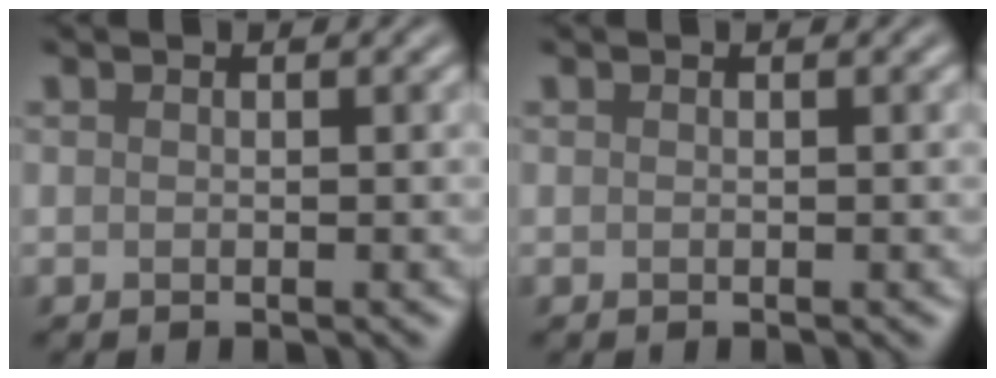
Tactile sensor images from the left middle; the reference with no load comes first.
{"total": 0.0}